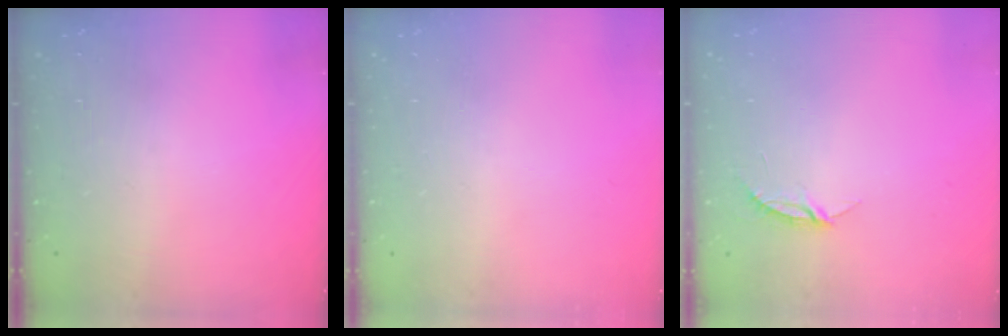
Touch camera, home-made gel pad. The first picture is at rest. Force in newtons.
{"total": 0.0}
{"total": 3.8, "press": 3.8, "slide": 0.2}